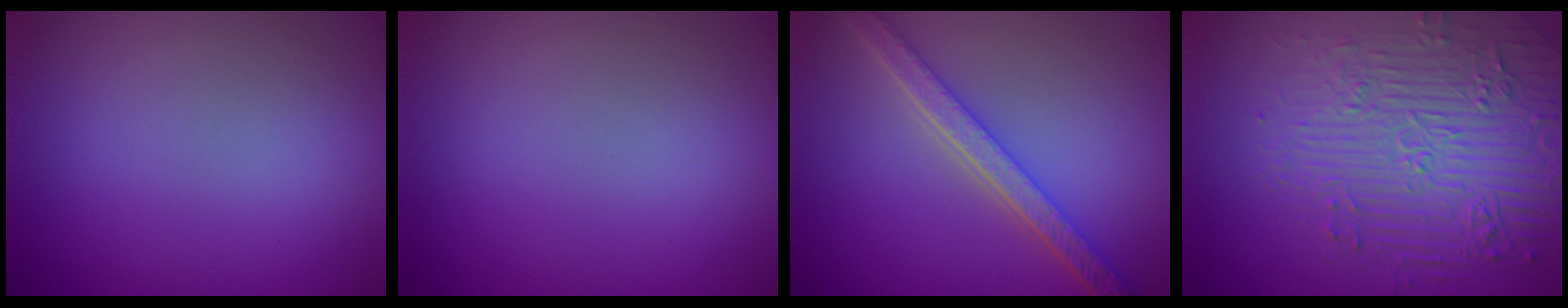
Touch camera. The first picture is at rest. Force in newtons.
{"total": 0.0}
{"total": 4.8, "press": 3.8, "slide": 3.0}
{"total": 6.7, "press": 5.2, "slide": 4.2}